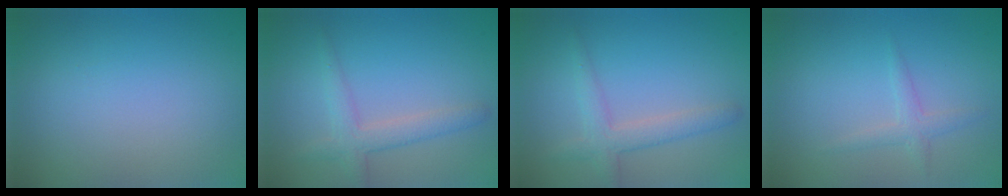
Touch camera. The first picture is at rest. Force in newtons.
{"total": 2.6, "press": 2.6, "slide": 0.1}
{"total": 2.6, "press": 2.6, "slide": 0.1}
{"total": 1.3, "press": 1.3, "slide": 0.1}